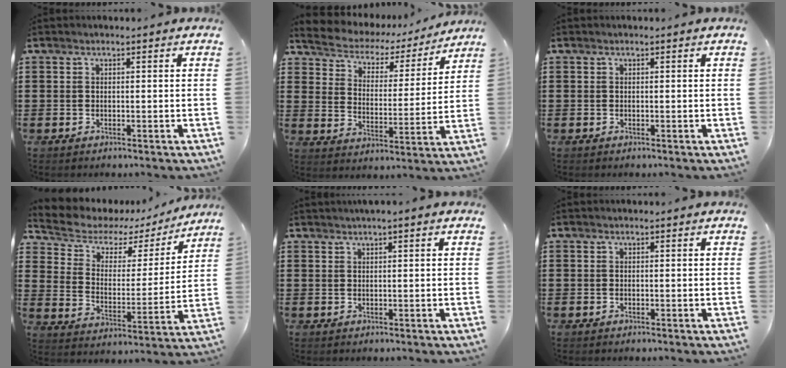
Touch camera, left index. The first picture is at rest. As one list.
[{"total": 3.5, "force": [3.2, 1.3, 0.4], "torque": [-0.032, -0.022, 0.046]}, {"total": 0.0}, {"total": 4.9, "force": [3.9, 2.8, 1.0], "torque": [-0.053, -0.025, 0.060]}, {"total": 1.3, "force": [1.1, -0.2, 0.7], "torque": [-0.012, 0.000, 0.020]}, {"total": 0.0}]